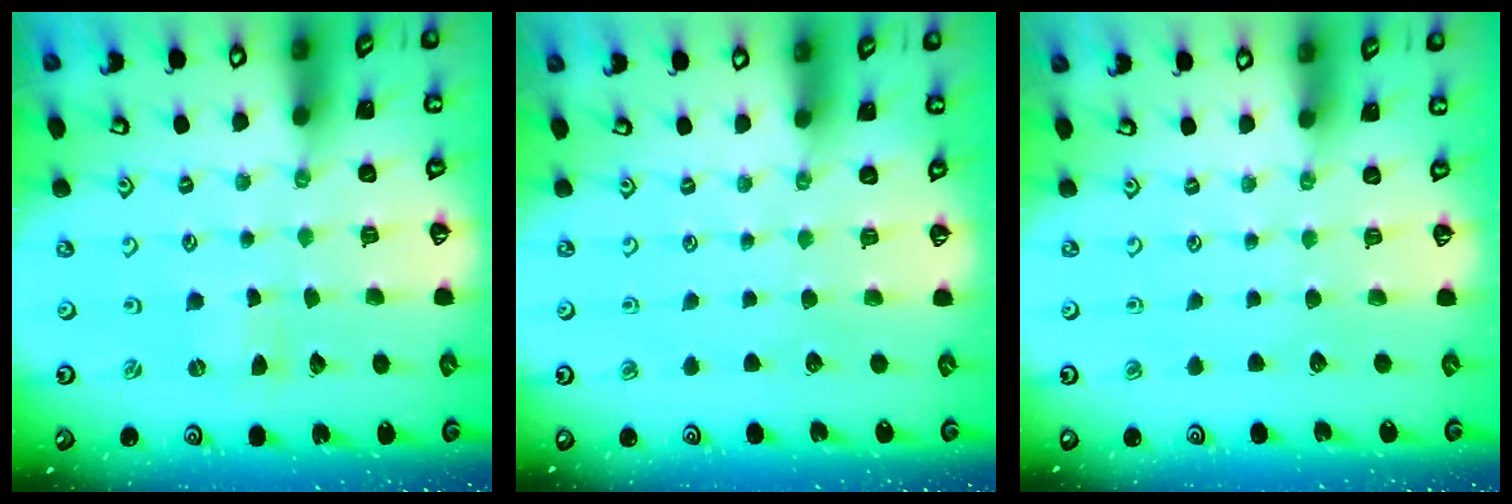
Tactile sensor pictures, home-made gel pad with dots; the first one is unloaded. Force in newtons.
{"total": 0.0}
{"total": 0.0}